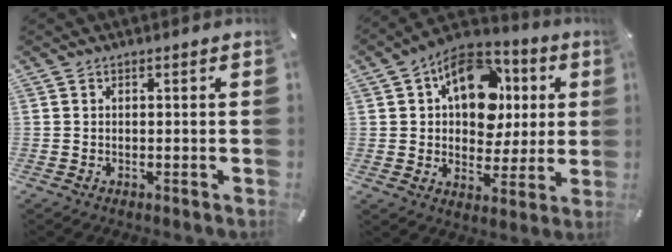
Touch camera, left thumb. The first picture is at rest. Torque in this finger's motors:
{"motor_torque": [2.44, 2.56, 1.63, -0.77, 0.41]}